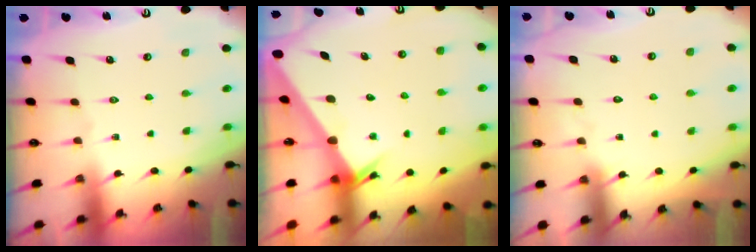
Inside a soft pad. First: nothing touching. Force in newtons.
{"total": 3.3, "press": 3.3, "slide": 0.1}
{"total": 2.0, "press": 2.0, "slide": 0.0}